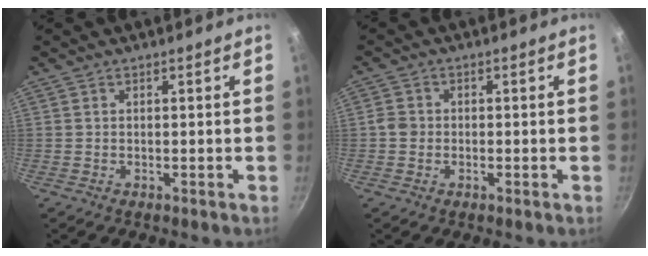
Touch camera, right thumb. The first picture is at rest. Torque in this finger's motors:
{"motor_torque": [0.52, 0.31, 0.05, -0.16, 0.00]}